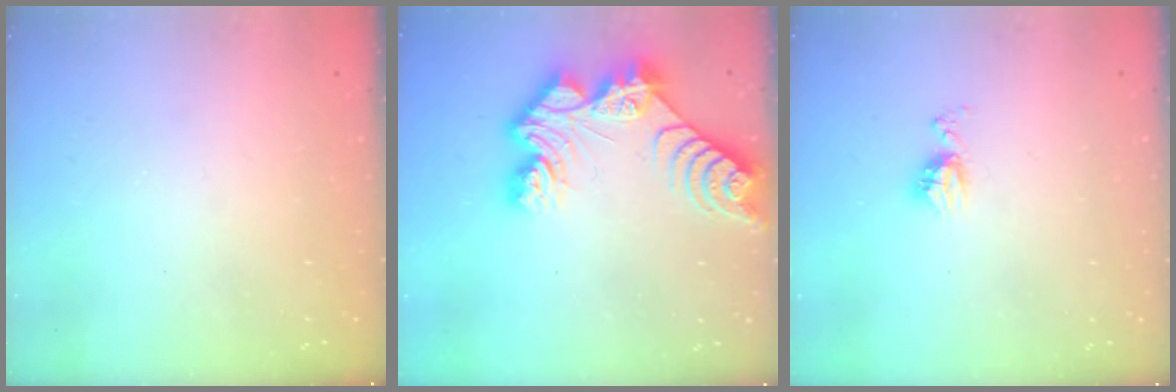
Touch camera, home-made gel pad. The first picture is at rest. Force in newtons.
{"total": 13.6, "press": 13.6, "slide": 0.5}
{"total": 5.9, "press": 5.9, "slide": 0.6}